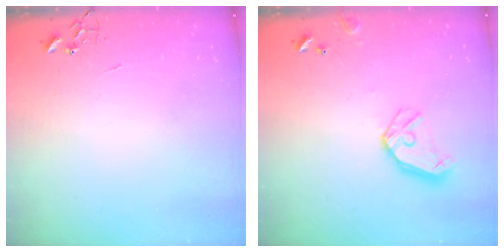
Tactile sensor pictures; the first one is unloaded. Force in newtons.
{"total": 13.0, "press": 12.9, "slide": 1.9}